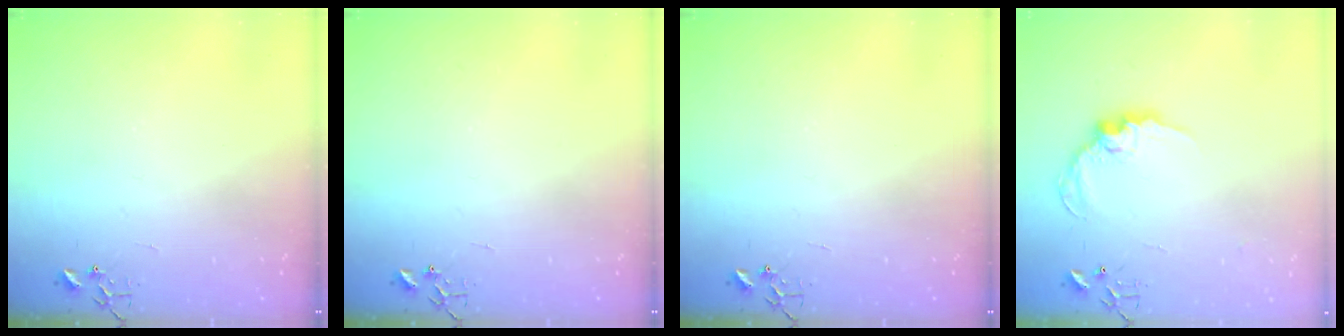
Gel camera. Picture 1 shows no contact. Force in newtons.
{"total": 0.0}
{"total": 0.0}
{"total": 10.7, "press": 10.7, "slide": 0.5}